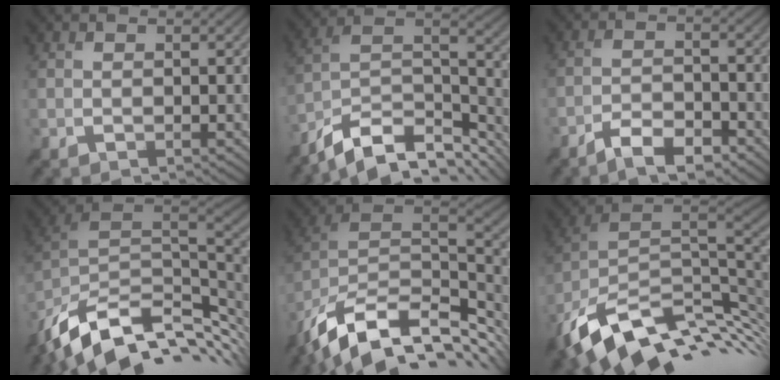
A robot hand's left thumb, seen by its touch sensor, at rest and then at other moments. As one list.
[{"total": 13.2, "force": [-9.3, 5.5, 7.6], "torque": [-0.175, -0.010, -0.152]}, {"total": 5.4, "force": [-4.1, 1.4, 3.2], "torque": [-0.062, 0.002, -0.077]}, {"total": 14.0, "force": [-5.8, 7.3, 10.4], "torque": [-0.235, -0.018, -0.100]}, {"total": 16.1, "force": [-8.2, 8.4, 11.0], "torque": [-0.249, -0.026, -0.136]}, {"total": 14.6, "force": [-4.7, 8.2, 11.1], "torque": [-0.247, -0.018, -0.079]}]